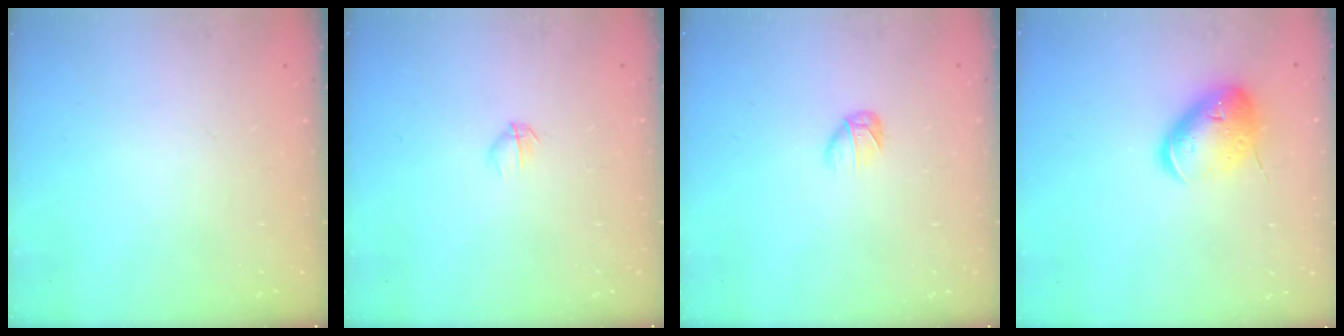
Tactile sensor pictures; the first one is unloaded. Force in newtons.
{"total": 2.8, "press": 2.7, "slide": 0.9}
{"total": 3.4, "press": 3.3, "slide": 0.9}
{"total": 14.5, "press": 14.3, "slide": 2.2}